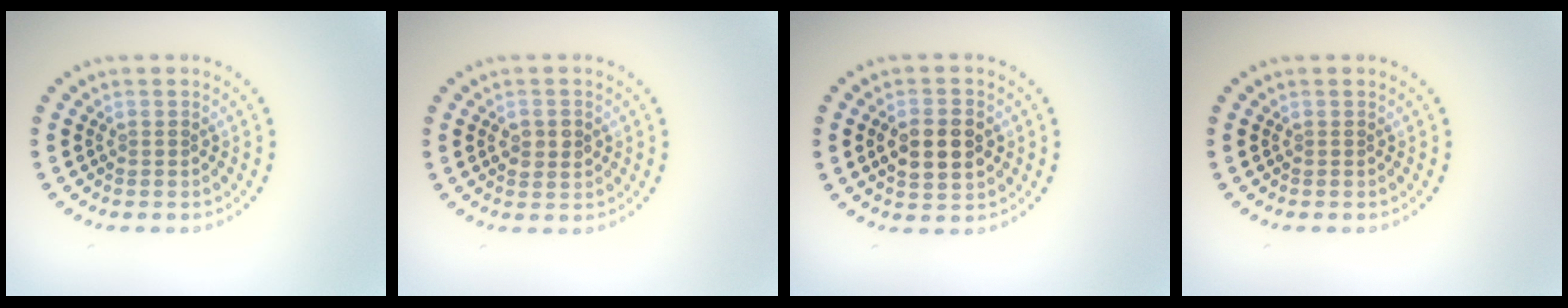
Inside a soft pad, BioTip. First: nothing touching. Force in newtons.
{"total": 2.0, "press": 1.9, "slide": 0.3}
{"total": 4.6, "press": 4.6, "slide": 0.3}
{"total": 0.0}